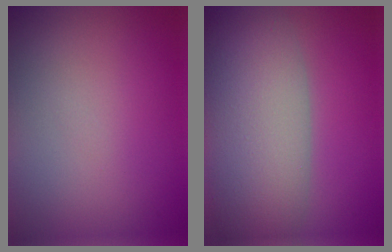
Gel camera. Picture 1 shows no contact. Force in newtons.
{"total": 10.2, "press": 10.1, "slide": 0.9}